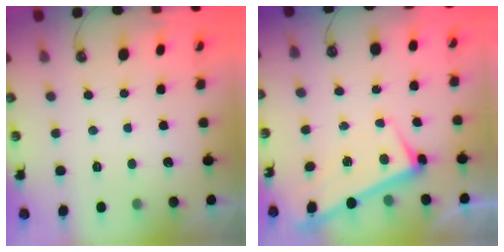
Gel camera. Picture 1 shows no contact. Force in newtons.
{"total": 2.9, "press": 2.9, "slide": 0.4}